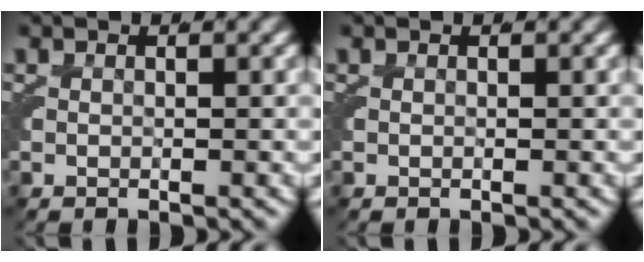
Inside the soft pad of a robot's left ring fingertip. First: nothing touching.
{"total": 0.0}